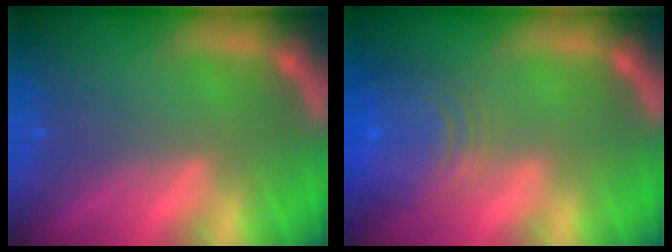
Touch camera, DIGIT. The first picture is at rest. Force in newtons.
{"total": 8.5}